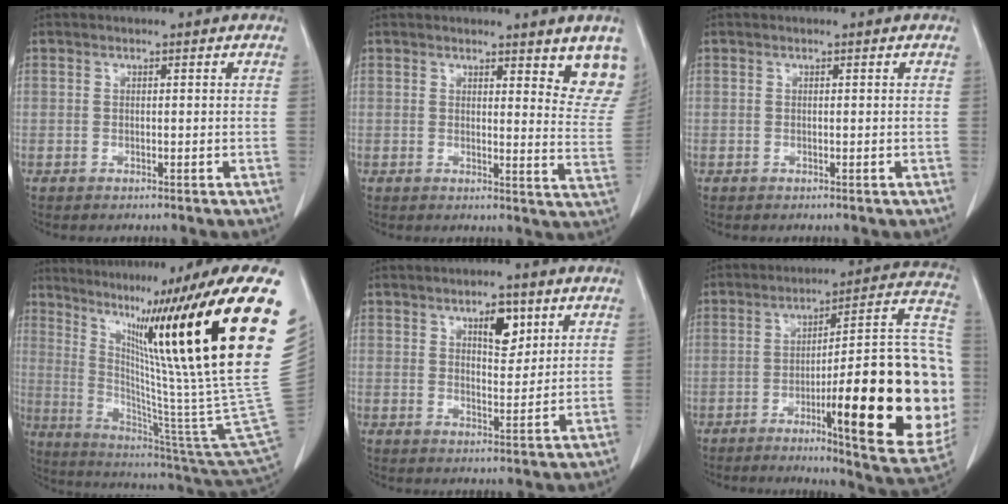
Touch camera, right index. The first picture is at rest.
{"total": 7.7, "force": [6.2, 1.4, 4.4], "torque": [-0.035, -0.034, 0.055]}
{"total": 0.0}
{"total": 36.8, "force": [15.4, 0.8, 33.4], "torque": [-0.394, 0.000, 0.249]}
{"total": 5.2, "force": [2.7, 2.1, 3.9], "torque": [-0.062, -0.002, 0.045]}
{"total": 27.0, "force": [-5.2, 3.7, 26.2], "torque": [-0.276, 0.017, -0.068]}